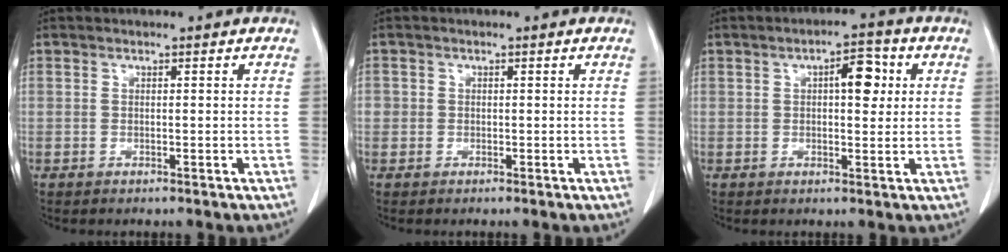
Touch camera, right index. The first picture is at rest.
{"total": 1.2, "force": [-0.1, 1.2, 0.1], "torque": [0.007, 0.007, -0.004]}
{"total": 5.3, "force": [1.4, 2.0, 4.7], "torque": [-0.069, 0.011, 0.018]}